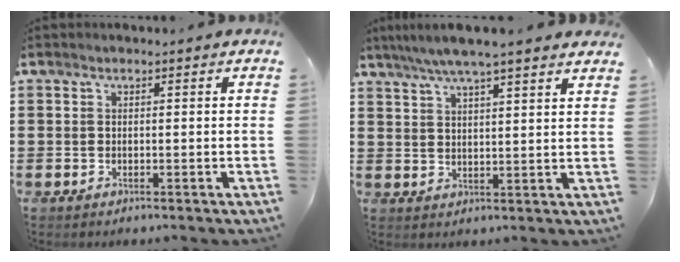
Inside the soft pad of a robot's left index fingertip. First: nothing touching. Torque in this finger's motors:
{"motor_torque": [2.14, 0.00, 0.51, 0.21]}